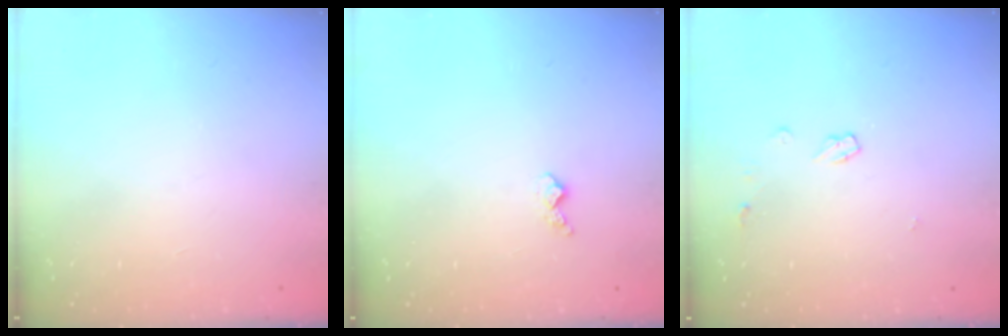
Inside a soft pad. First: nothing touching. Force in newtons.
{"total": 3.7, "press": 3.6, "slide": 0.5}
{"total": 4.8, "press": 4.8, "slide": 0.6}